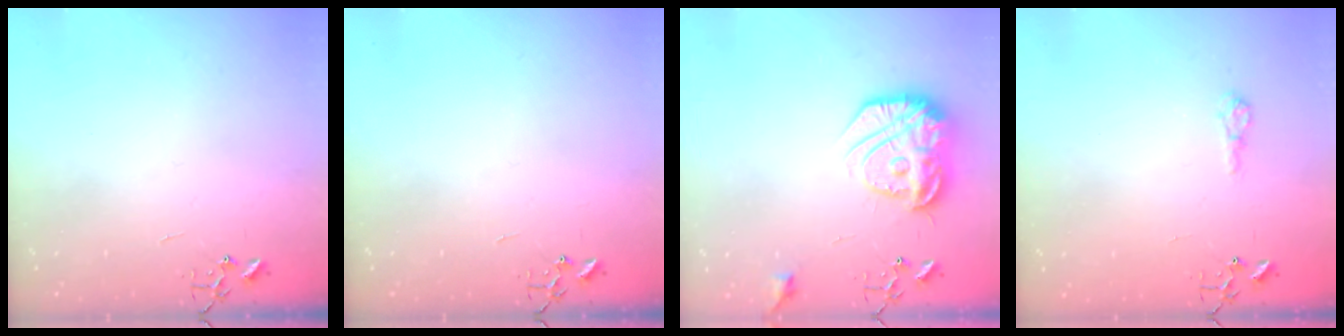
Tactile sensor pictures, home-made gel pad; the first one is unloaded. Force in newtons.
{"total": 0.0}
{"total": 17.6, "press": 17.6, "slide": 1.3}
{"total": 6.5, "press": 6.5, "slide": 0.7}